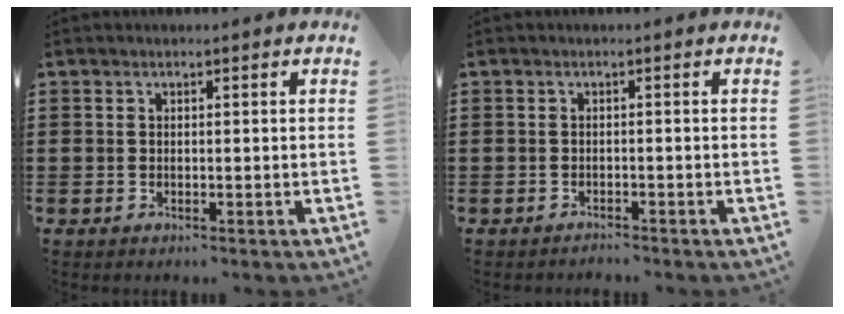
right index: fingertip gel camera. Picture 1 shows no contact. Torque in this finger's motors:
{"motor_torque": [-0.38, 1.76, -0.10, -0.08]}